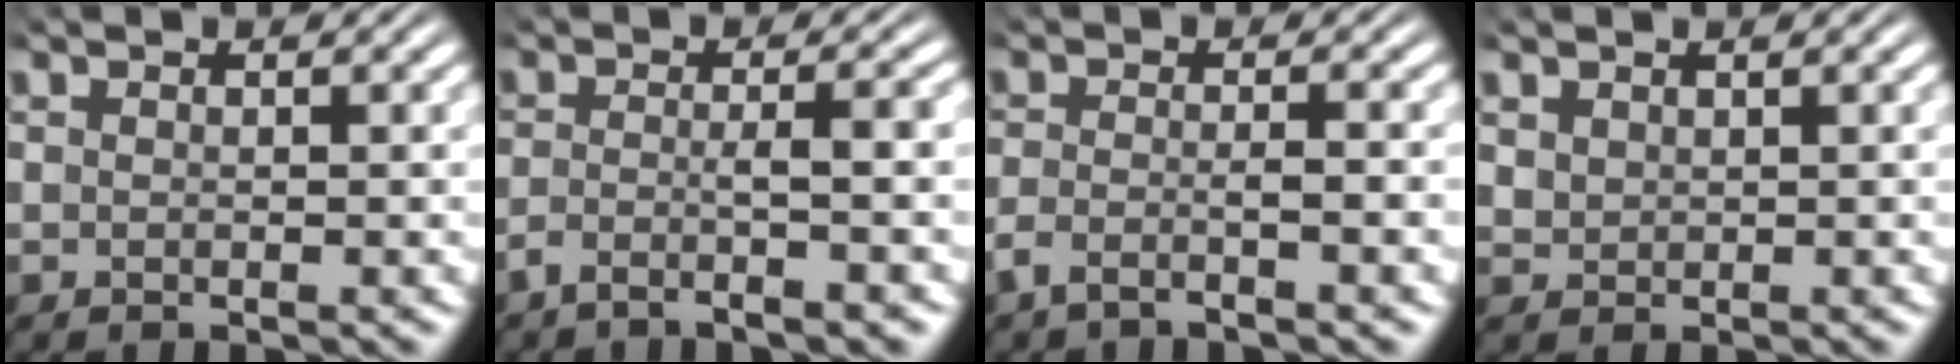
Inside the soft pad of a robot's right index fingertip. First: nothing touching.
{"total": 3.1, "force": [-2.3, 0.2, 2.0], "torque": [-0.032, -0.010, -0.037]}
{"total": 2.7, "force": [-2.3, 0.8, 1.2], "torque": [-0.028, -0.012, -0.037]}
{"total": 1.1, "force": [0.9, 0.7, 0.1], "torque": [-0.006, -0.006, 0.028]}